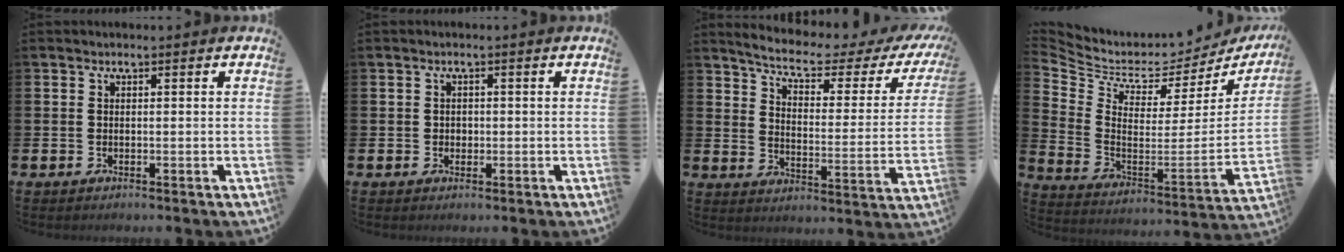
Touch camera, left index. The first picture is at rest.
{"total": 1.1, "force": [0.3, 1.0, 0.4], "torque": [0.002, 0.004, 0.001]}
{"total": 6.0, "force": [4.9, 1.3, 3.1], "torque": [-0.080, -0.037, 0.074]}
{"total": 4.2, "force": [3.4, 2.3, 1.2], "torque": [-0.054, -0.044, 0.053]}